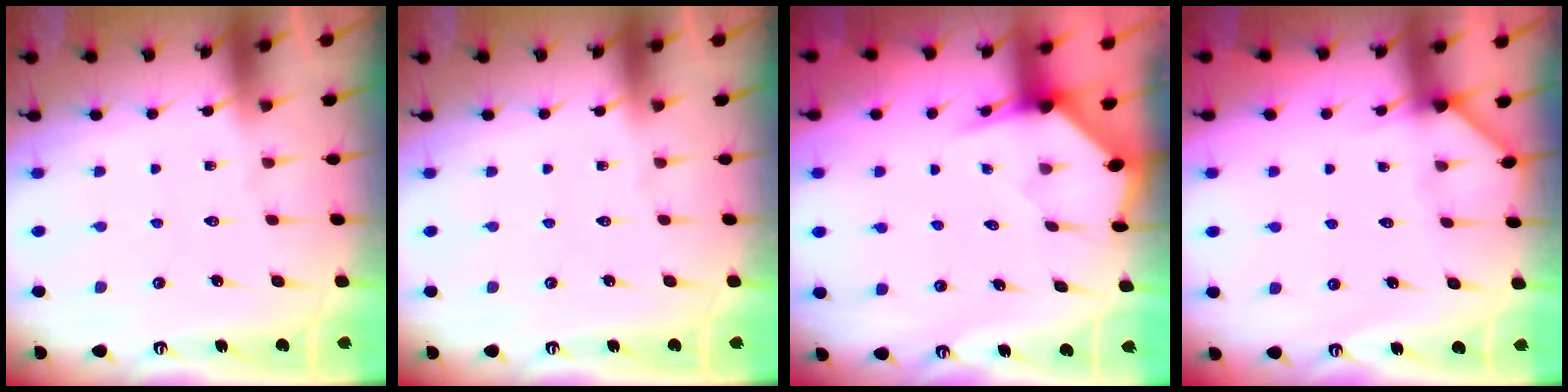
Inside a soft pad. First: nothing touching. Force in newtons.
{"total": 0.0}
{"total": 3.3, "press": 3.3, "slide": 0.3}
{"total": 3.3, "press": 3.3, "slide": 0.3}